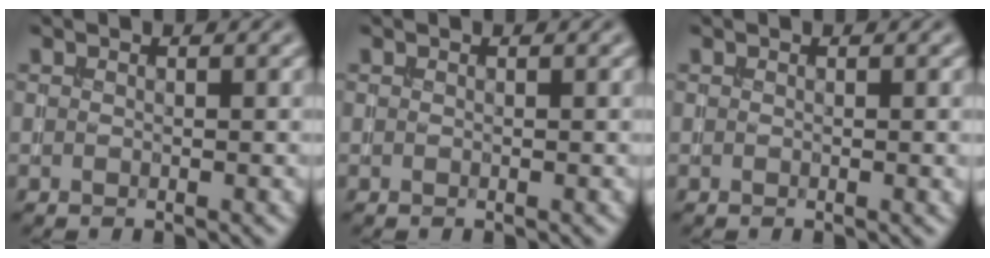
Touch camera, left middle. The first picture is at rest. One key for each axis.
{"total": 0.0}
{"total": 0.6, "fx": 0.0, "fy": 0.1, "fz": 0.6, "tx": -0.006, "ty": -0.001, "tz": 0.000}